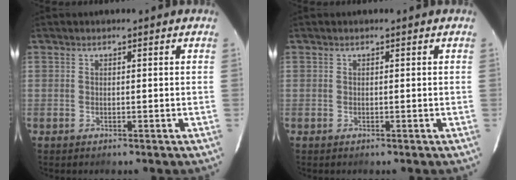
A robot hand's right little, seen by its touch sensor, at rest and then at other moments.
{"total": 0.0}